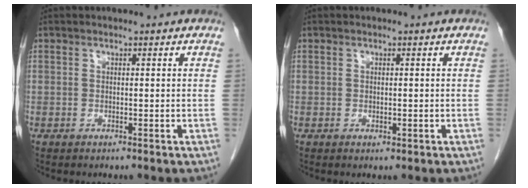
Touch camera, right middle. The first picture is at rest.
{"total": 0.6, "force": [-0.1, 0.4, 0.5], "torque": [-0.006, -0.001, -0.001]}